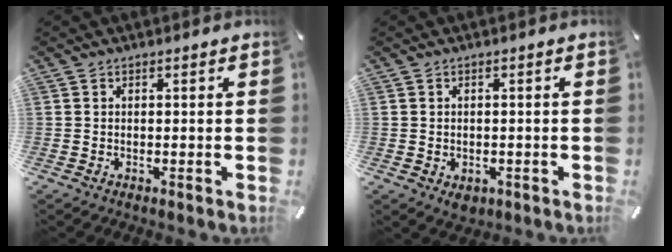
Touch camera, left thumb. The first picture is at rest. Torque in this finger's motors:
{"motor_torque": [0.01, 0.02, 0.12, -0.12, 0.03]}